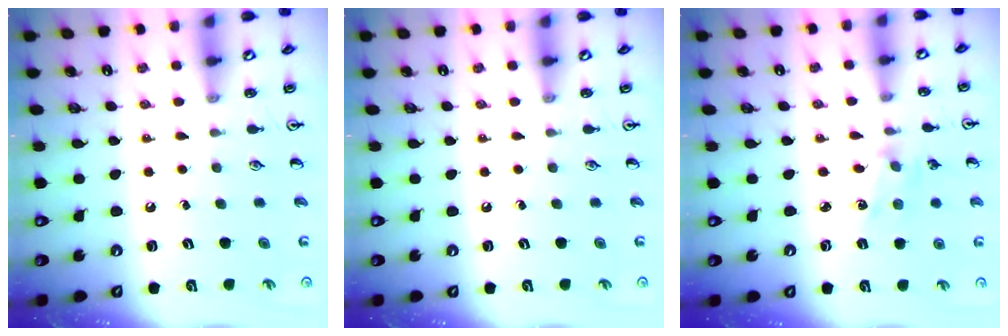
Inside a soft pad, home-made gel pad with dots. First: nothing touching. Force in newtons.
{"total": 0.0}
{"total": 2.0, "press": 2.0, "slide": 0.3}